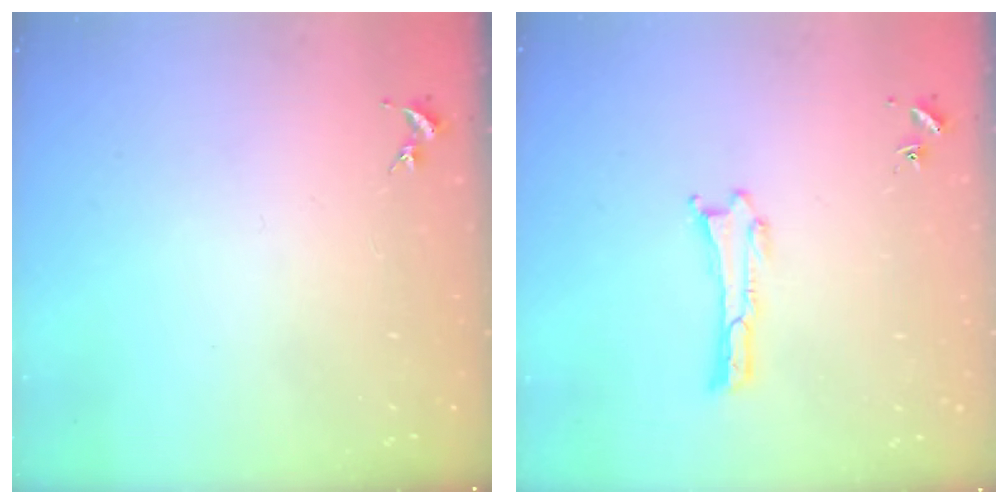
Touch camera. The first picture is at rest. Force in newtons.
{"total": 0.0}